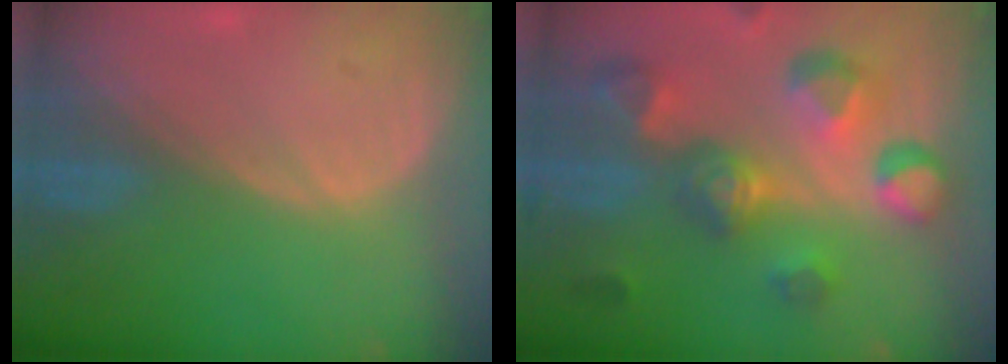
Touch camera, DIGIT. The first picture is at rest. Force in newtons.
{"total": 11.3, "press": 10.0, "slide": 5.2}